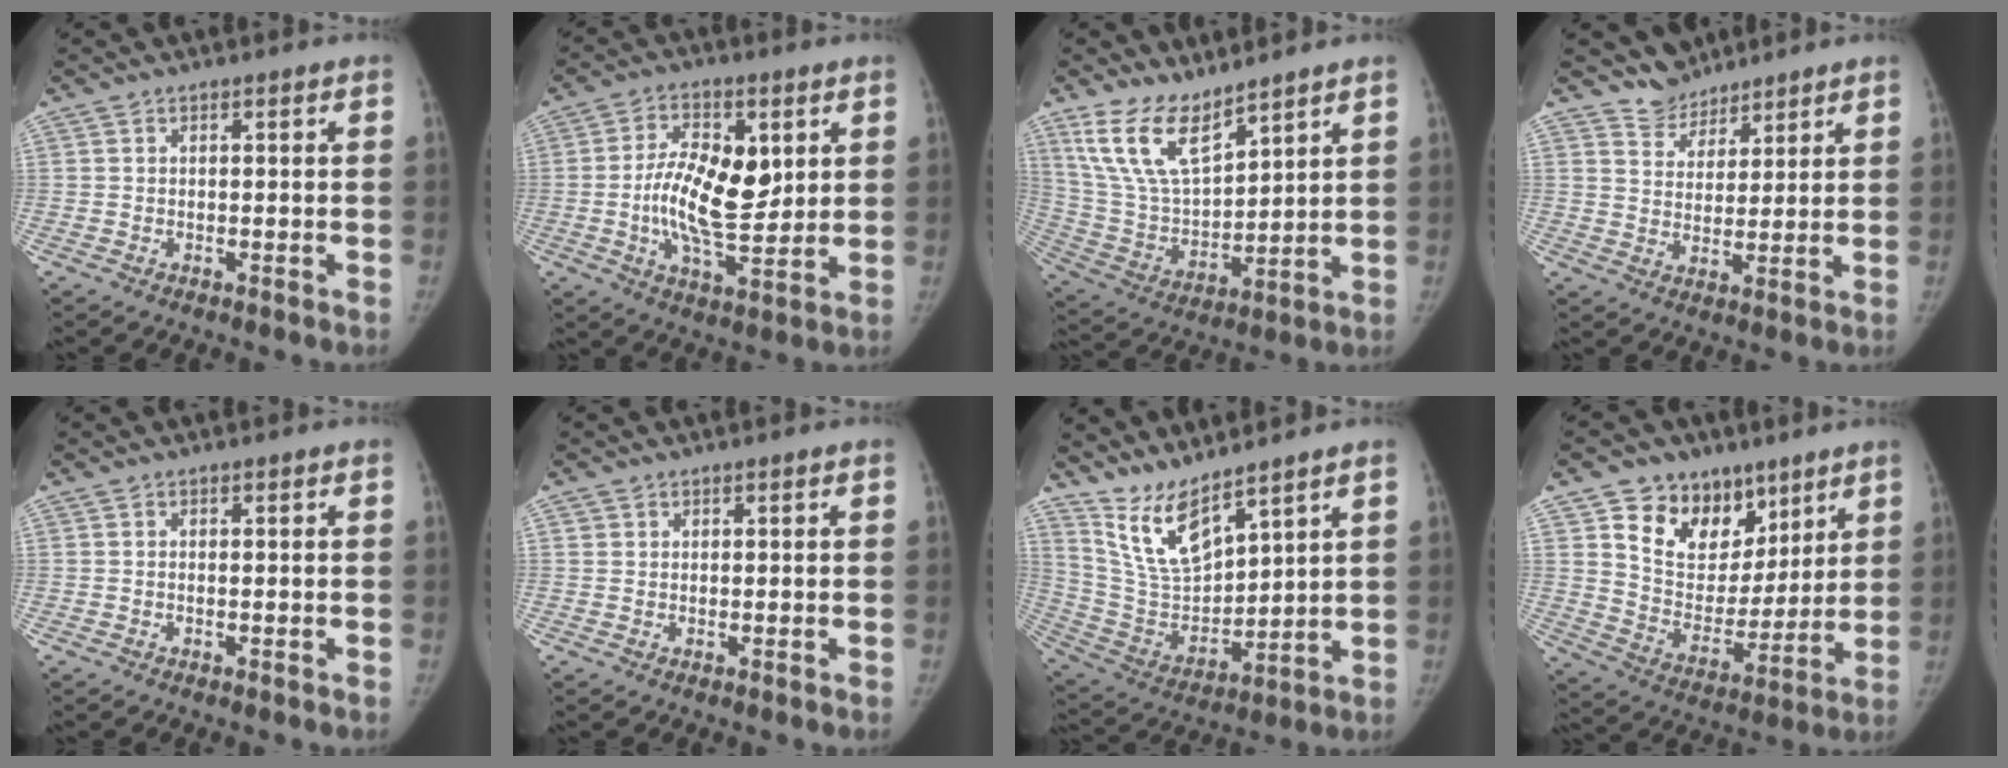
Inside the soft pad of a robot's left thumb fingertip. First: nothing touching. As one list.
[{"total": 13.2, "force": [1.7, 6.3, 11.5], "torque": [-0.181, -0.015, 0.030]}, {"total": 13.3, "force": [9.6, 5.1, 7.7], "torque": [-0.129, -0.054, 0.208]}, {"total": 5.6, "force": [4.9, 2.6, -0.6], "torque": [0.038, -0.042, 0.093]}, {"total": 0.0}, {"total": 0.7, "force": [0.4, 0.6, 0.0], "torque": [0.008, -0.001, 0.005]}, {"total": 11.3, "force": [9.3, 2.7, 5.9], "torque": [-0.104, -0.066, 0.203]}, {"total": 16.5, "force": [9.6, 11.7, 6.4], "torque": [-0.054, -0.047, 0.171]}]